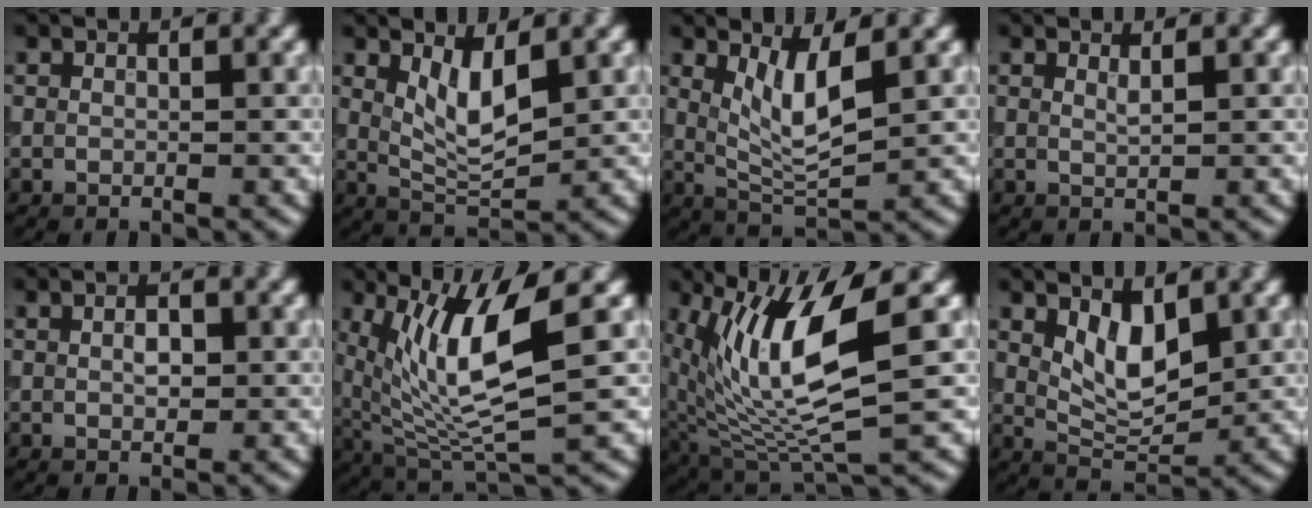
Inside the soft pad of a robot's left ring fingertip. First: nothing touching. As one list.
[{"total": 4.1, "force": [1.5, 1.4, 3.5], "torque": [-0.075, -0.011, 0.032]}, {"total": 4.4, "force": [1.5, 1.1, 4.0], "torque": [-0.081, -0.010, 0.036]}, {"total": 1.0, "force": [0.6, 0.3, 0.8], "torque": [-0.007, -0.002, 0.009]}, {"total": 1.5, "force": [0.3, 0.7, 1.2], "torque": [-0.024, 0.001, 0.006]}, {"total": 8.5, "force": [2.7, 2.2, 7.8], "torque": [-0.157, -0.008, 0.056]}, {"total": 9.8, "force": [2.6, 3.0, 9.0], "torque": [-0.182, -0.014, 0.054]}, {"total": 4.4, "force": [1.5, 2.1, 3.5], "torque": [-0.066, -0.007, 0.030]}]